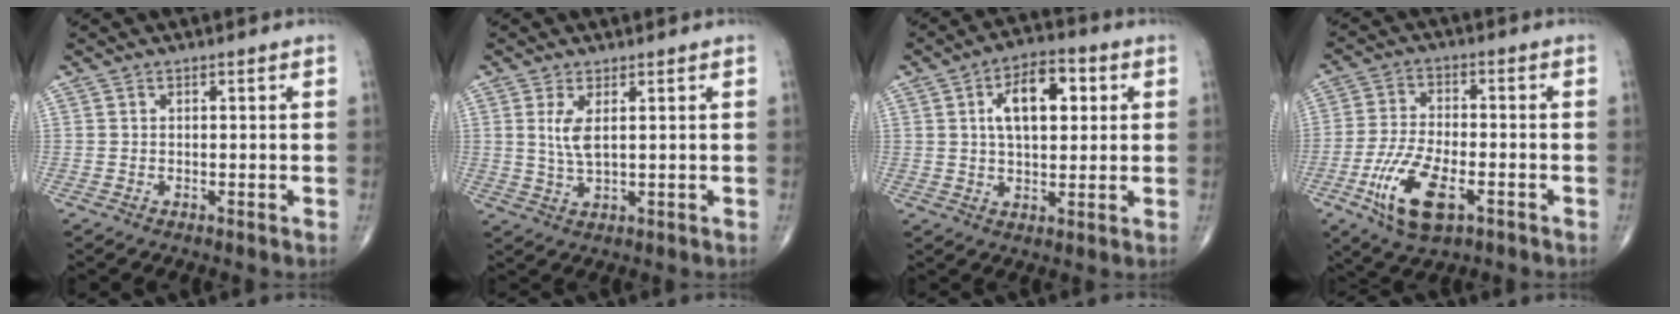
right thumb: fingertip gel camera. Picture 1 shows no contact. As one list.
[{"total": 5.2, "force": [1.4, 1.8, 4.7], "torque": [-0.102, -0.013, 0.037]}, {"total": 11.4, "force": [2.9, 6.0, 9.2], "torque": [-0.126, 0.008, 0.043]}, {"total": 12.2, "force": [-5.0, 5.3, 9.7], "torque": [-0.197, 0.009, -0.089]}]